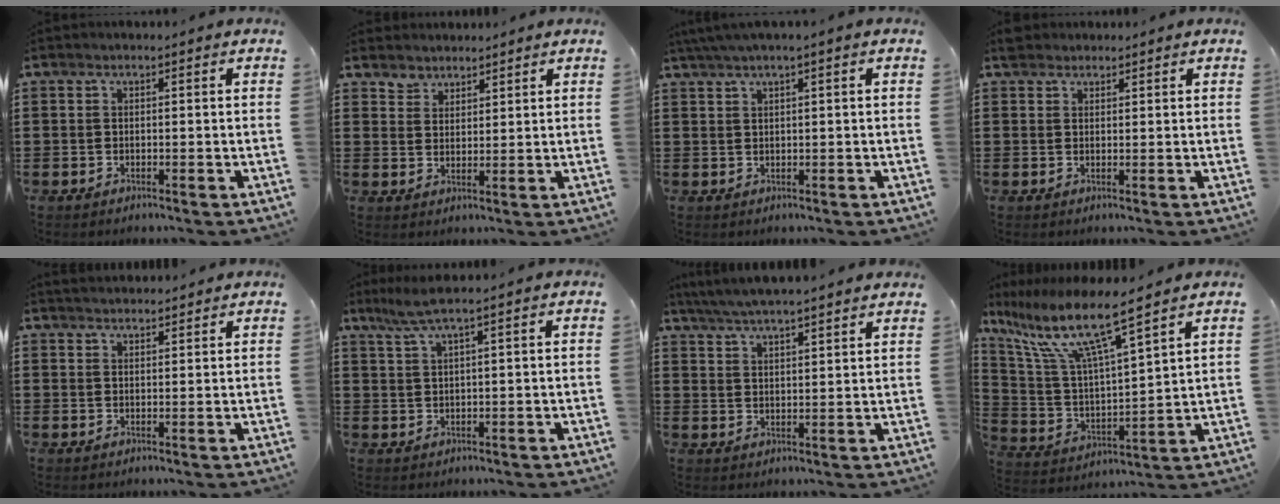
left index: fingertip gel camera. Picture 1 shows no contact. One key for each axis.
{"total": 3.3, "fx": 2.8, "fy": 1.6, "fz": -0.6, "tx": -0.003, "ty": 0.000, "tz": 0.054}
{"total": 1.9, "fx": 0.9, "fy": -0.2, "fz": 1.6, "tx": -0.030, "ty": -0.002, "tz": 0.017}
{"total": 1.9, "fx": 1.6, "fy": 1.0, "fz": 0.2, "tx": -0.009, "ty": 0.005, "tz": 0.032}
{"total": 2.0, "fx": 2.0, "fy": 0.0, "fz": 0.1, "tx": -0.006, "ty": 0.000, "tz": 0.039}
{"total": 3.6, "fx": 2.3, "fy": -0.2, "fz": 2.8, "tx": -0.067, "ty": -0.002, "tz": 0.039}
{"total": 4.7, "fx": 4.5, "fy": -0.4, "fz": 1.3, "tx": -0.041, "ty": -0.019, "tz": 0.079}
{"total": 11.0, "fx": 8.0, "fy": 1.0, "fz": 7.5, "tx": -0.181, "ty": -0.051, "tz": 0.130}